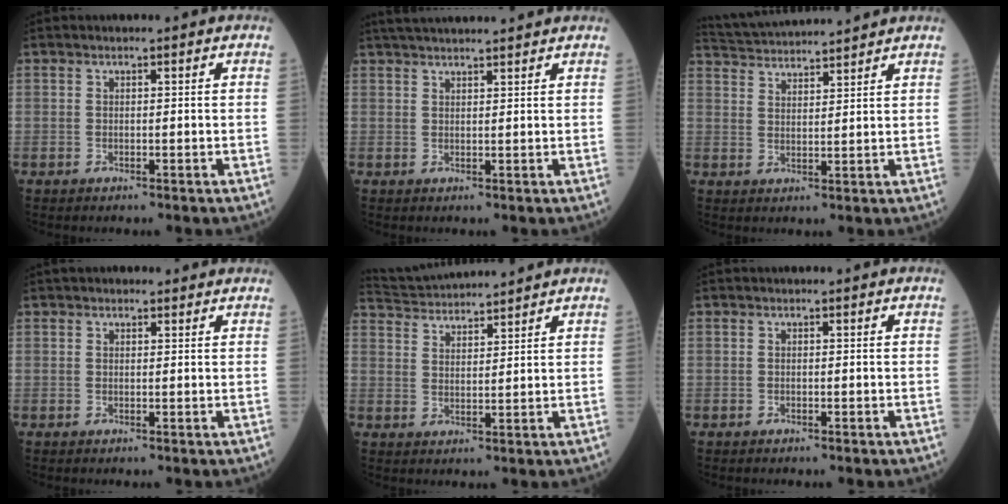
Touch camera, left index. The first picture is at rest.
{"total": 9.3, "force": [8.4, 0.3, 3.8], "torque": [-0.063, 0.035, 0.123]}
{"total": 10.2, "force": [9.9, -0.1, 2.5], "torque": [-0.059, 0.029, 0.162]}
{"total": 1.5, "force": [1.4, 0.7, 0.2], "torque": [-0.006, 0.012, 0.017]}
{"total": 9.2, "force": [9.0, -0.1, 1.9], "torque": [-0.049, 0.027, 0.155]}
{"total": 0.0}